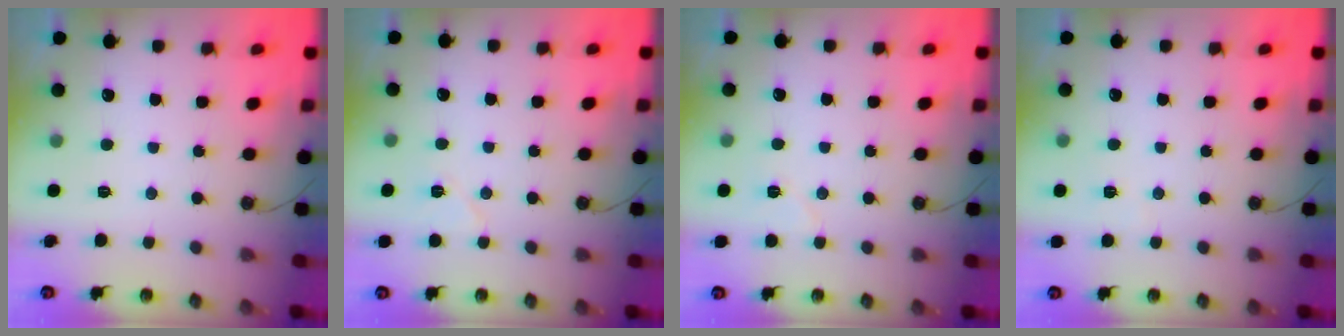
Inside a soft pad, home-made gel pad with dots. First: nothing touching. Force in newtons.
{"total": 5.9, "press": 5.6, "slide": 1.8}
{"total": 5.0, "press": 4.8, "slide": 1.6}
{"total": 2.3, "press": 2.2, "slide": 0.5}